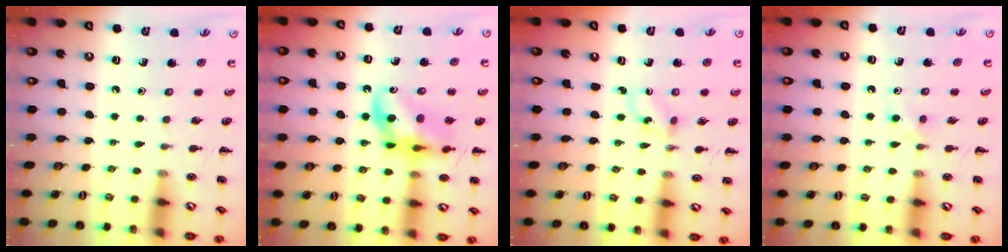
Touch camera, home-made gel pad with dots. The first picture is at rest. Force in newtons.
{"total": 12.7, "press": 12.3, "slide": 3.2}
{"total": 1.0, "press": 0.9, "slide": 0.5}
{"total": 2.8, "press": 2.6, "slide": 1.2}